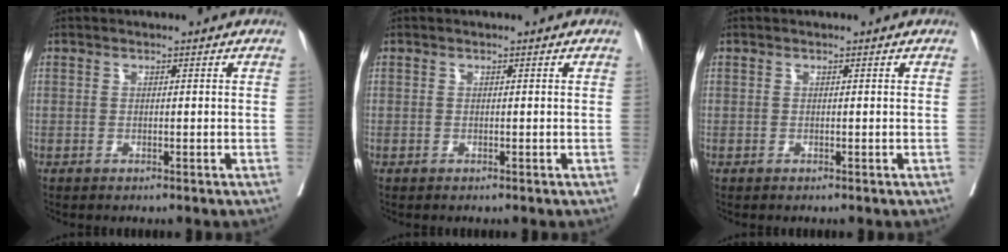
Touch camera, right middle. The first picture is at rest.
{"total": 0.0}
{"total": 0.0}